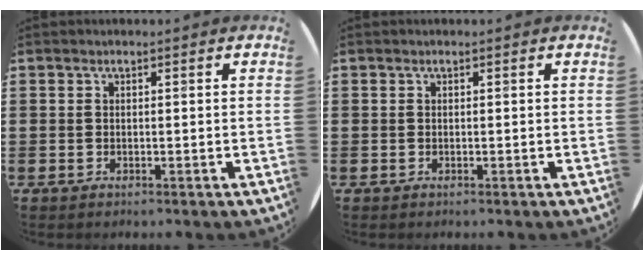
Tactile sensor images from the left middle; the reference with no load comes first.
{"total": 0.0}